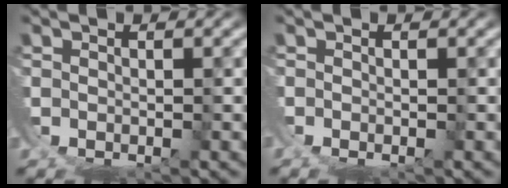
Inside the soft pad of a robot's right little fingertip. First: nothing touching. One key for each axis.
{"total": 0.6, "fx": -0.6, "fy": 0.0, "fz": 0.0, "tx": 0.001, "ty": -0.006, "tz": -0.010}